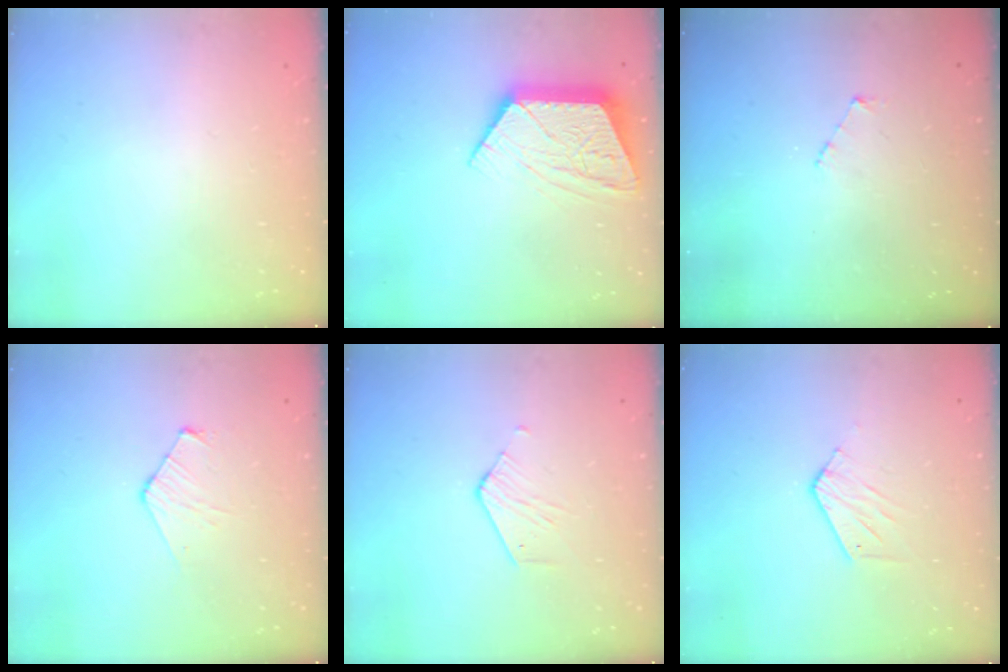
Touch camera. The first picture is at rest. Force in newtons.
{"total": 13.9, "press": 13.9, "slide": 1.0}
{"total": 3.0, "press": 3.0, "slide": 0.3}
{"total": 6.5, "press": 6.4, "slide": 0.7}
{"total": 2.6, "press": 2.6, "slide": 0.2}
{"total": 6.4, "press": 6.4, "slide": 0.4}